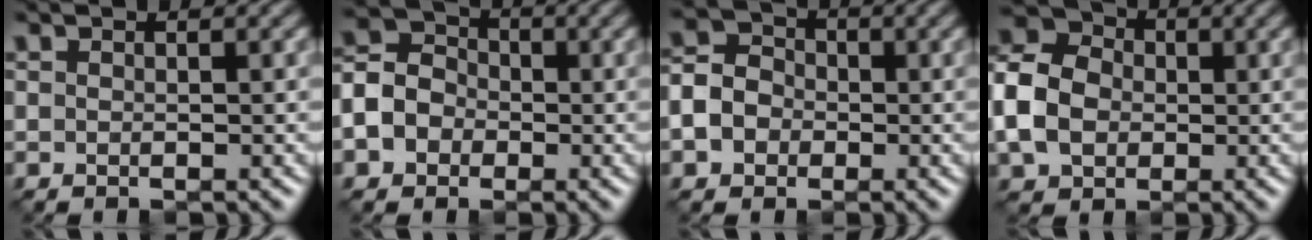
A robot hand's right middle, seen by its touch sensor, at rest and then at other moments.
{"total": 5.2, "force": [-1.8, 4.3, 2.3], "torque": [-0.043, -0.001, -0.035]}
{"total": 4.1, "force": [-1.4, 3.4, 1.8], "torque": [-0.032, -0.003, -0.023]}
{"total": 7.4, "force": [-1.2, 6.0, 4.1], "torque": [-0.115, 0.005, -0.033]}